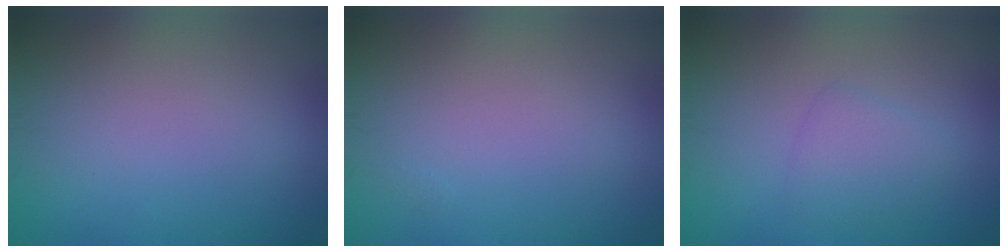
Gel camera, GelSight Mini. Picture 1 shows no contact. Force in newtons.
{"total": 0.0}
{"total": 2.0, "press": 2.0, "slide": 0.2}